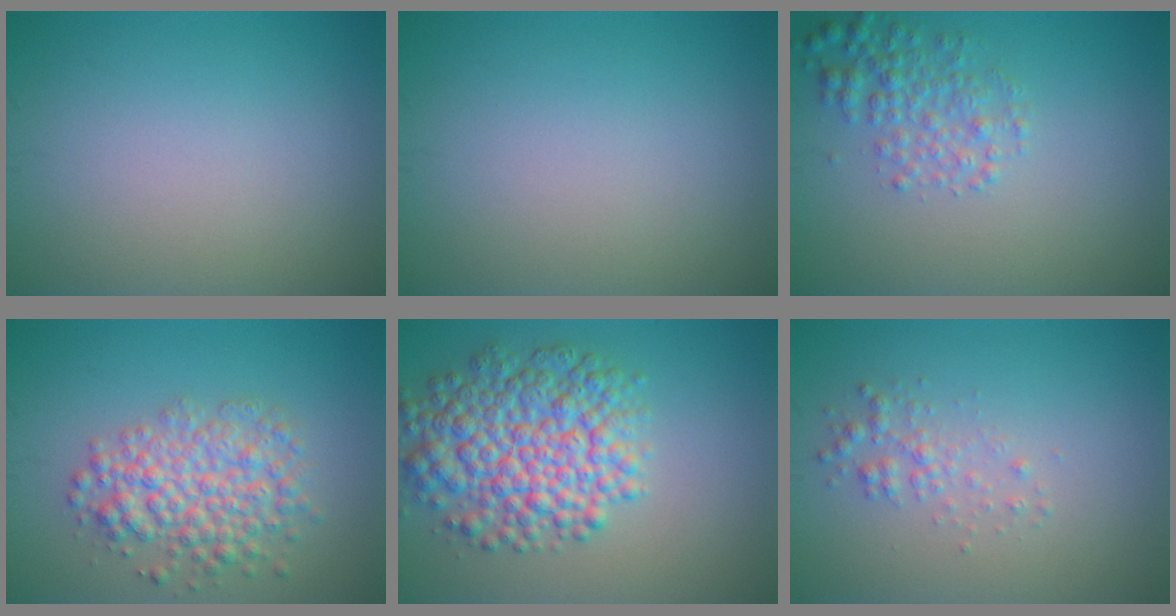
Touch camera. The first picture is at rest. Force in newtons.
{"total": 0.0}
{"total": 2.9, "press": 2.9, "slide": 0.1}
{"total": 5.1, "press": 5.1, "slide": 0.2}
{"total": 8.0, "press": 8.0, "slide": 0.2}
{"total": 1.6, "press": 1.6, "slide": 0.0}